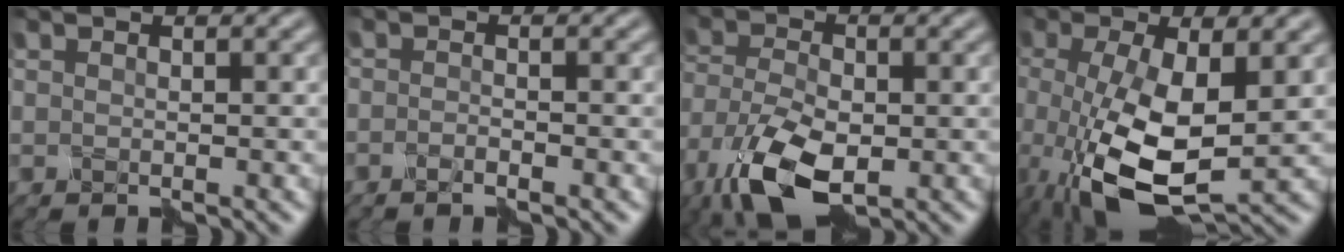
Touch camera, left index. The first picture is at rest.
{"total": 1.6, "force": [-1.4, 0.0, 0.7], "torque": [-0.011, -0.001, -0.028]}
{"total": 8.9, "force": [-4.7, 4.3, 6.2], "torque": [-0.152, -0.011, -0.095]}
{"total": 9.8, "force": [-2.3, 3.9, 8.7], "torque": [-0.182, -0.022, -0.032]}